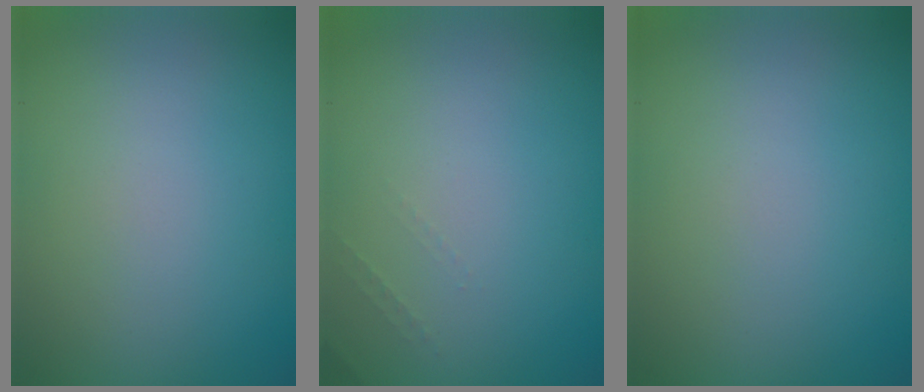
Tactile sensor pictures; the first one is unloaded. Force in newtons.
{"total": 0.6, "press": 0.6, "slide": 0.2}
{"total": 0.0}